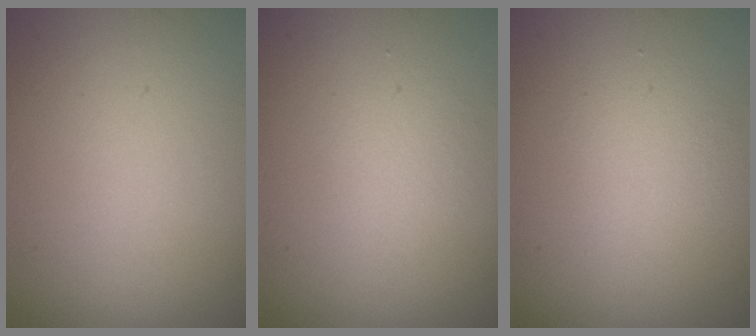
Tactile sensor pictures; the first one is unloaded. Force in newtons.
{"total": 1.5, "press": 1.5, "slide": 0.1}
{"total": 2.2, "press": 2.2, "slide": 0.0}